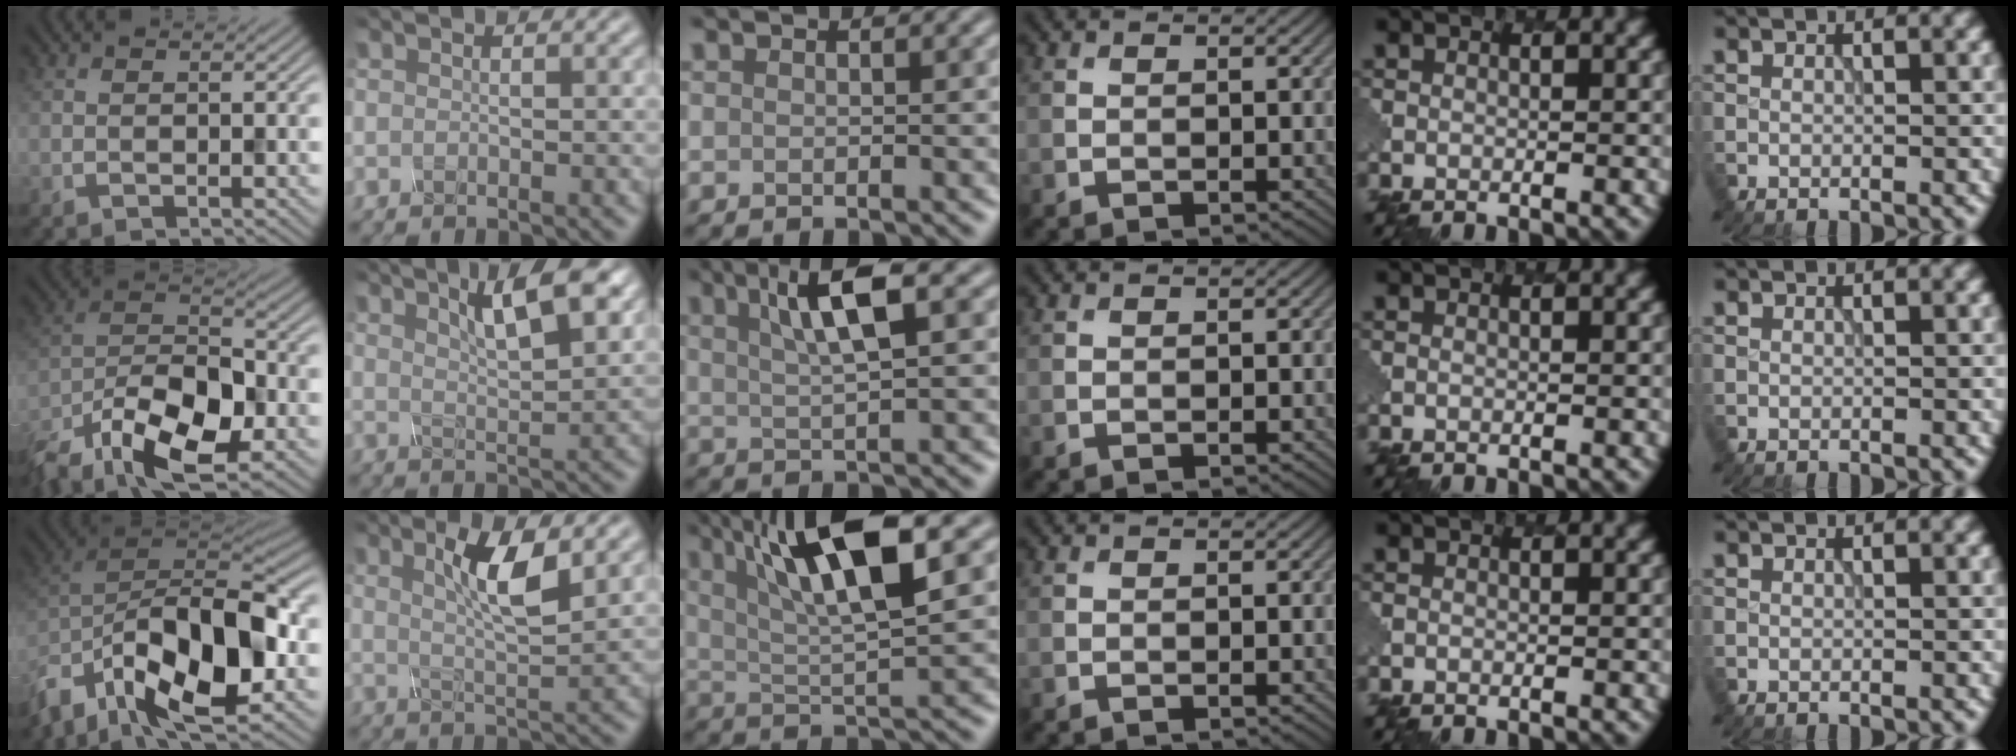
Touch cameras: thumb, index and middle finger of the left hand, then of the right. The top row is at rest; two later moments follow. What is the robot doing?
{"motion": "twist", "object": "rubiks cube"}